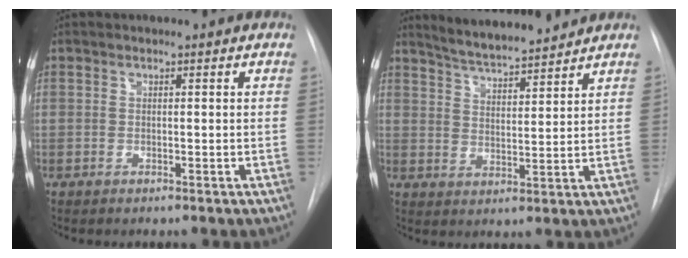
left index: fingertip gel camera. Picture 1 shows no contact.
{"total": 9.1, "force": [8.6, 0.5, 2.8], "torque": [-0.053, 0.007, 0.144]}